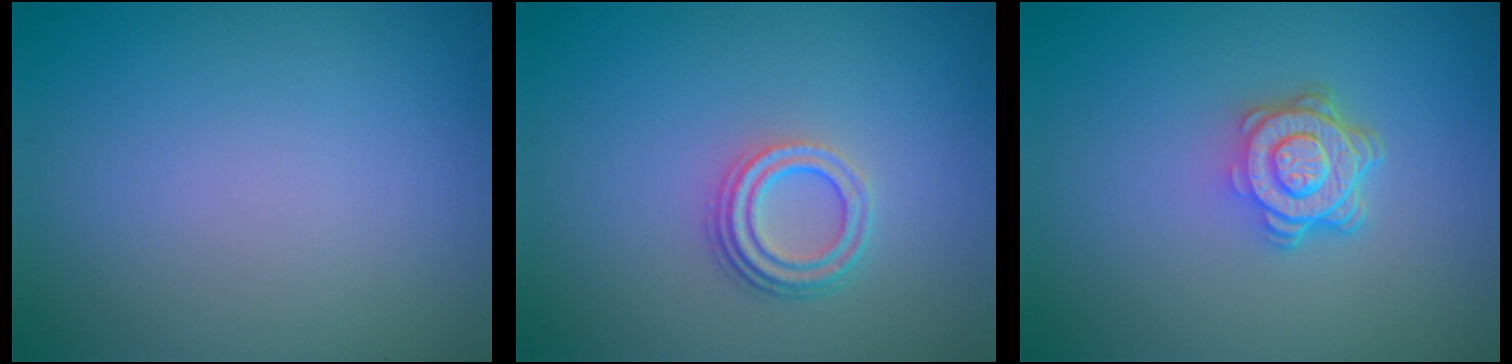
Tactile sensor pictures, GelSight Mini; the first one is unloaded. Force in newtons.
{"total": 3.3, "press": 2.4, "slide": 2.3}
{"total": 4.7, "press": 3.4, "slide": 3.2}